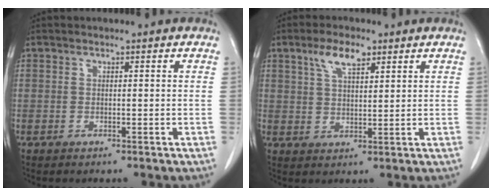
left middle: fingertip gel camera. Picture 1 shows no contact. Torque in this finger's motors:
{"motor_torque": [0.36, -0.12, -0.10, 0.00]}